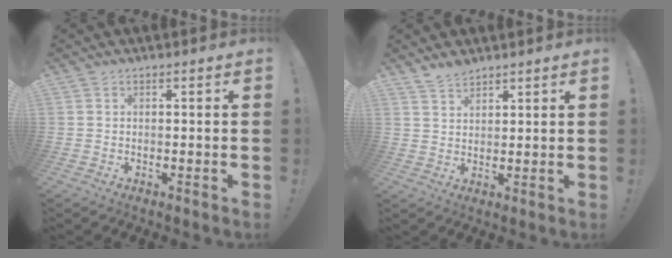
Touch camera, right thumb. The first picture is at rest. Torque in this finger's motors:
{"motor_torque": [-0.48, 0.53, -0.64, 0.55, -0.01]}